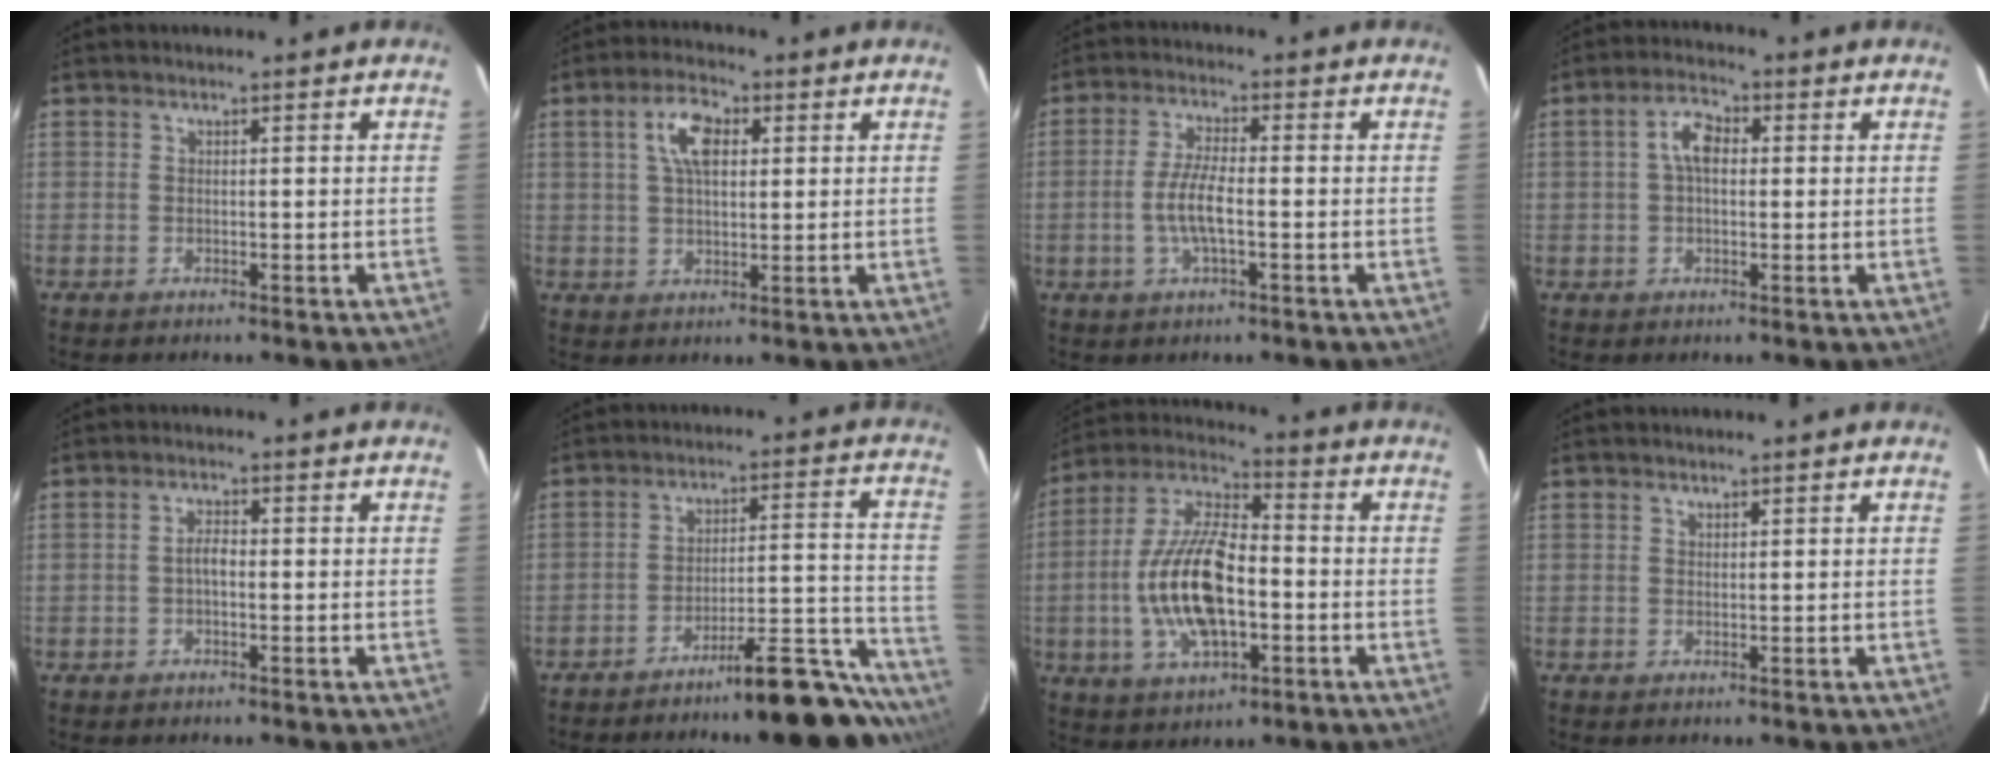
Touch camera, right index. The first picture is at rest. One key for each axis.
{"total": 6.8, "fx": 2.2, "fy": 3.4, "fz": 5.5, "tx": -0.100, "ty": 0.016, "tz": 0.040}
{"total": 6.3, "fx": -1.4, "fy": 1.4, "fz": 6.0, "tx": -0.122, "ty": 0.000, "tz": -0.028}
{"total": 5.0, "fx": 0.6, "fy": 2.8, "fz": 4.0, "tx": -0.077, "ty": 0.017, "tz": 0.011}
{"total": 2.0, "fx": -0.4, "fy": 0.9, "fz": 1.7, "tx": -0.035, "ty": 0.008, "tz": -0.009}
{"total": 17.1, "fx": -15.5, "fy": 1.5, "fz": 6.9, "tx": -0.076, "ty": 0.031, "tz": -0.218}
{"total": 17.2, "fx": -3.1, "fy": 7.6, "fz": 15.1, "tx": -0.312, "ty": 0.003, "tz": -0.056}
{"total": 0.6, "fx": 0.5, "fy": 0.3, "fz": 0.0, "tx": -0.001, "ty": 0.001, "tz": 0.010}